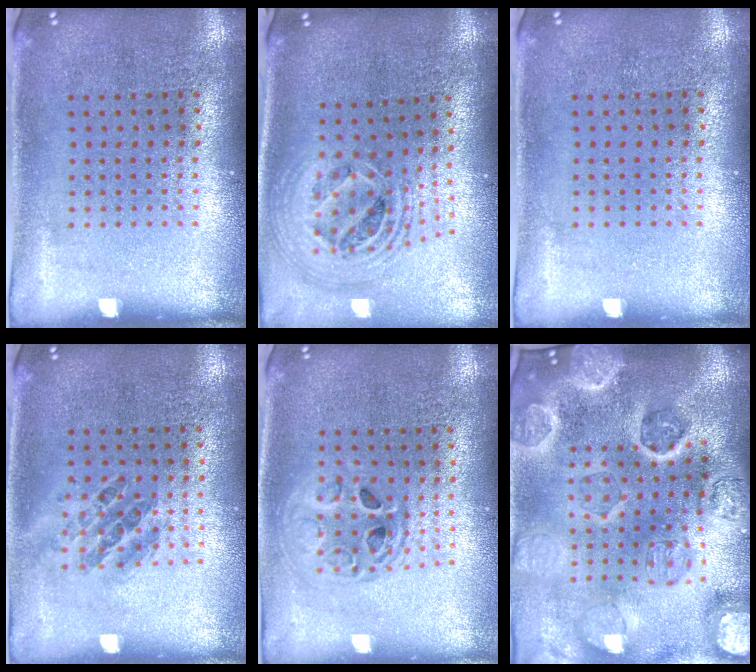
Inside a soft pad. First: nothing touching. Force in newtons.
{"total": 2.4, "press": 1.8, "slide": 1.6}
{"total": 0.0}
{"total": 1.0, "press": 0.8, "slide": 0.5}
{"total": 1.4, "press": 1.2, "slide": 0.7}
{"total": 5.3, "press": 4.6, "slide": 2.7}